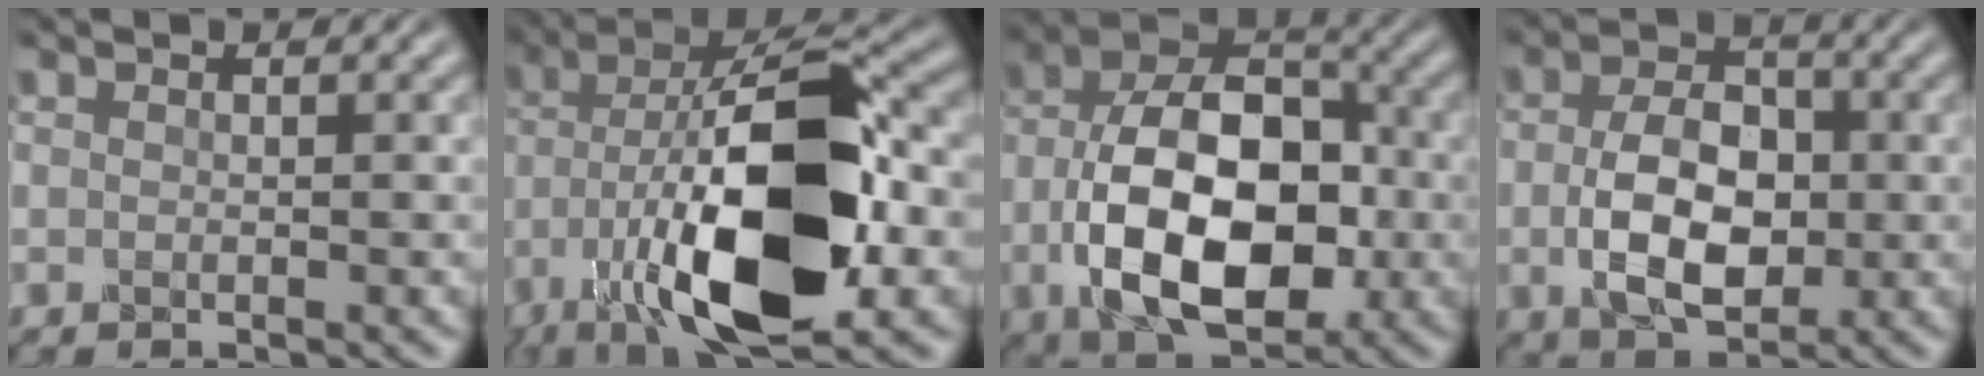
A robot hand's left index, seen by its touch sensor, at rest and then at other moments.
{"total": 15.9, "force": [-3.9, 6.8, 13.8], "torque": [-0.255, 0.000, -0.074]}
{"total": 12.8, "force": [-2.9, 7.7, 9.8], "torque": [-0.174, -0.002, -0.059]}
{"total": 6.9, "force": [-0.5, 4.4, 5.4], "torque": [-0.110, 0.000, -0.011]}